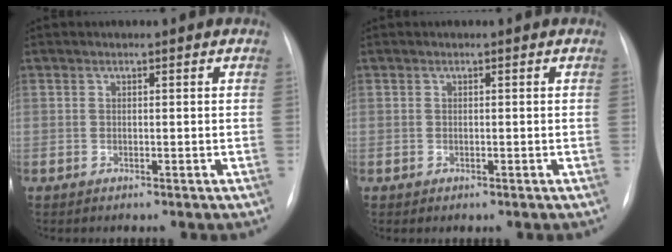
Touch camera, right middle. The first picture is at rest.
{"total": 0.0}